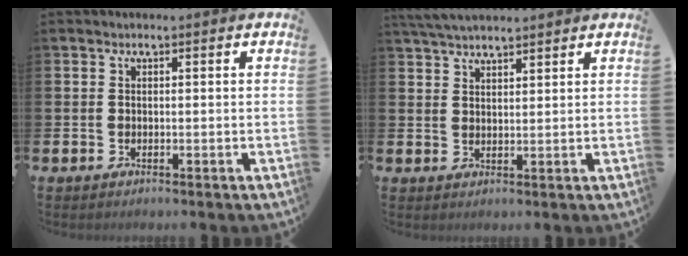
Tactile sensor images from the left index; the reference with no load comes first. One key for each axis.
{"total": 4.0, "fx": 3.8, "fy": 0.6, "fz": 1.1, "tx": -0.028, "ty": -0.012, "tz": 0.071}